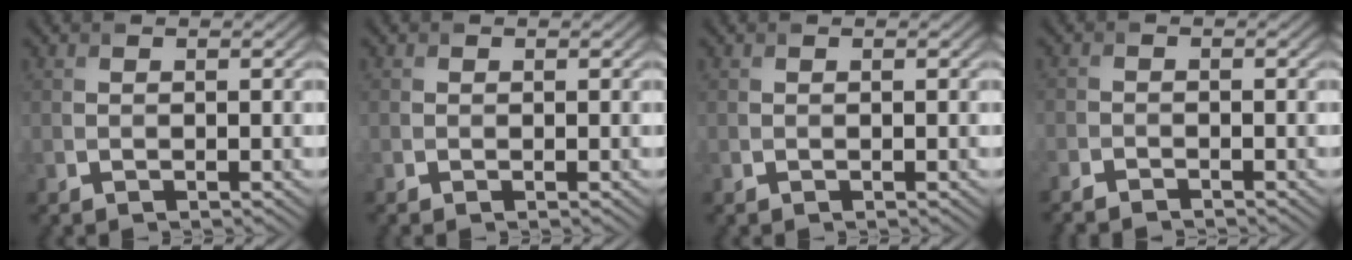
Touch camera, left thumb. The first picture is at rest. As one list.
[{"total": 0.7, "force": [-0.6, 0.4, 0.2], "torque": [-0.006, -0.003, -0.013]}, {"total": 0.0}, {"total": 2.5, "force": [-2.4, 0.2, 0.8], "torque": [-0.016, -0.008, -0.051]}]